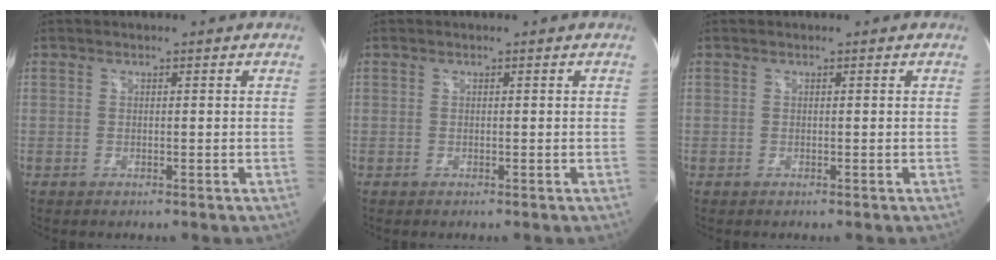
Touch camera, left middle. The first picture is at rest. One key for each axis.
{"total": 0.0}
{"total": 0.0}